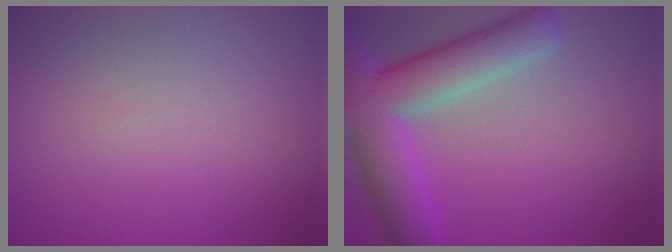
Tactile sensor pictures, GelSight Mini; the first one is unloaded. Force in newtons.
{"total": 8.5, "press": 8.4, "slide": 0.6}